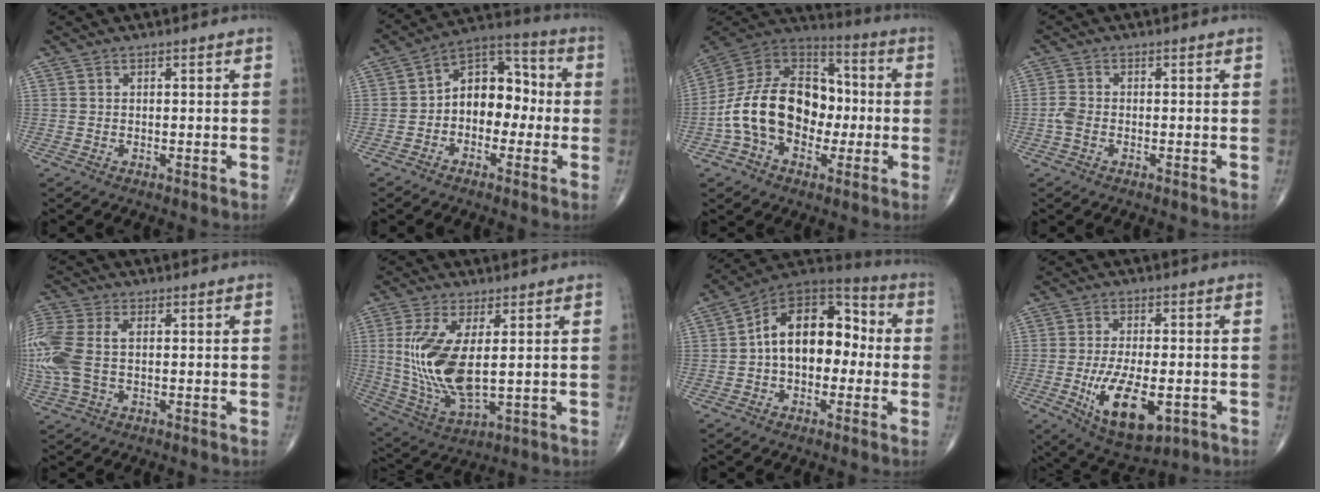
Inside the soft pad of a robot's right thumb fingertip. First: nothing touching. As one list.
[{"total": 11.3, "force": [-1.1, 7.8, 8.1], "torque": [-0.084, 0.042, -0.036]}, {"total": 20.7, "force": [-2.9, 14.4, 14.6], "torque": [-0.235, 0.046, -0.052]}, {"total": 2.4, "force": [-0.8, 1.4, 1.7], "torque": [-0.043, 0.006, -0.021]}, {"total": 12.2, "force": [0.4, 7.3, 9.7], "torque": [-0.274, 0.016, 0.009]}, {"total": 14.7, "force": [1.5, 6.2, 13.2], "torque": [-0.282, -0.023, 0.045]}, {"total": 16.3, "force": [-0.3, 10.5, 12.5], "torque": [-0.157, 0.047, -0.019]}, {"total": 13.0, "force": [-3.8, 5.8, 11.0], "torque": [-0.182, -0.006, -0.049]}]